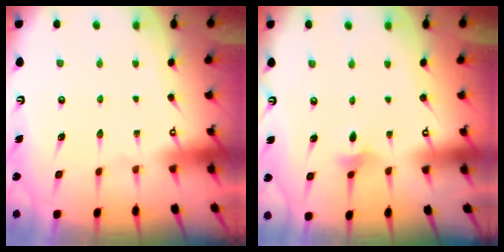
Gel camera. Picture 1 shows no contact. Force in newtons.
{"total": 3.7, "press": 3.6, "slide": 0.8}